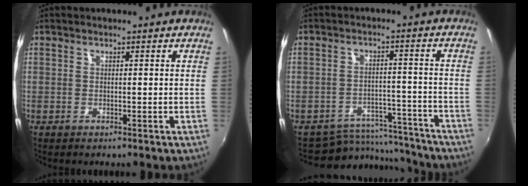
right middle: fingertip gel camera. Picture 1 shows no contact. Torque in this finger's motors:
{"motor_torque": [-0.56, -0.51, -0.18, -0.08]}